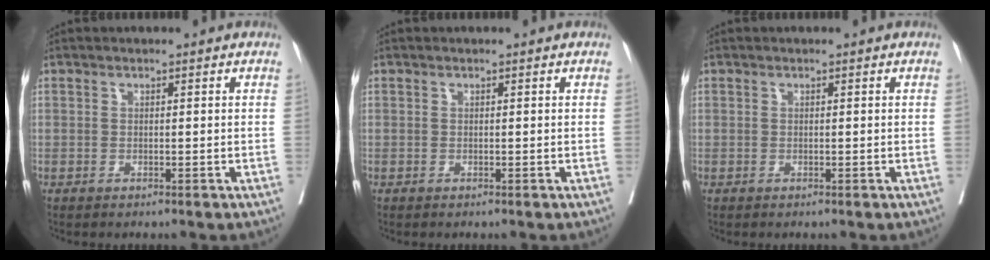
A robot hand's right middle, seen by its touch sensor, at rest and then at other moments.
{"total": 0.0}
{"total": 0.0}